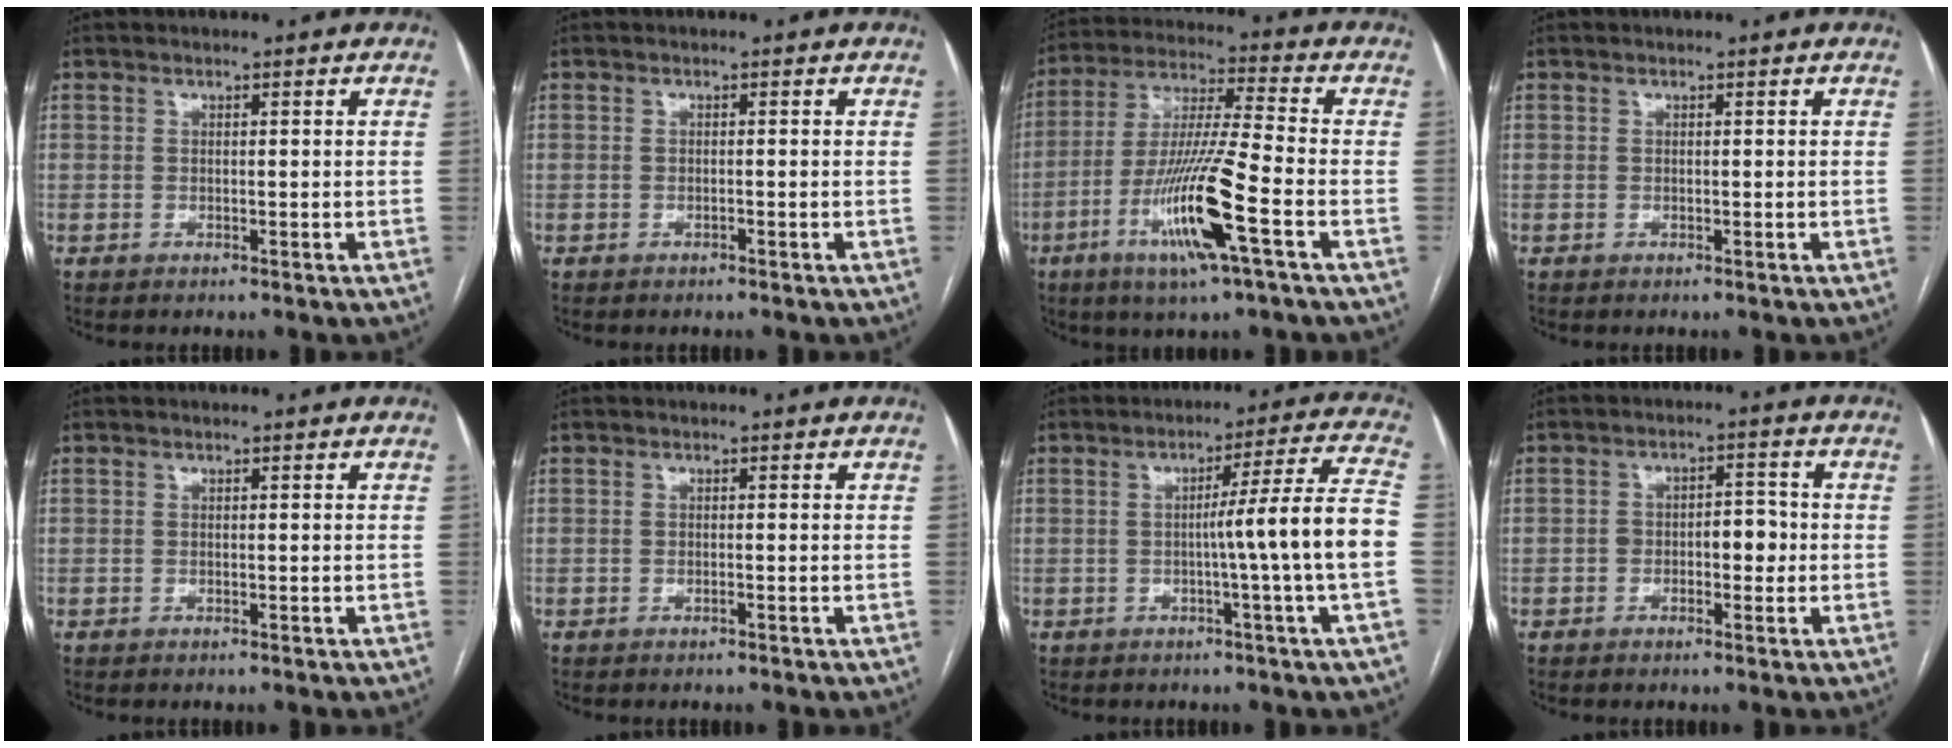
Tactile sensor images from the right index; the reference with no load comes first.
{"total": 0.0}
{"total": 14.8, "force": [-5.8, -0.1, 13.6], "torque": [-0.273, -0.018, -0.110]}
{"total": 0.0}
{"total": 0.0}
{"total": 0.0}
{"total": 10.8, "force": [-1.6, -2.5, 10.4], "torque": [-0.142, 0.007, -0.022]}
{"total": 4.5, "force": [-0.7, 2.4, 3.7], "torque": [-0.052, 0.017, -0.009]}